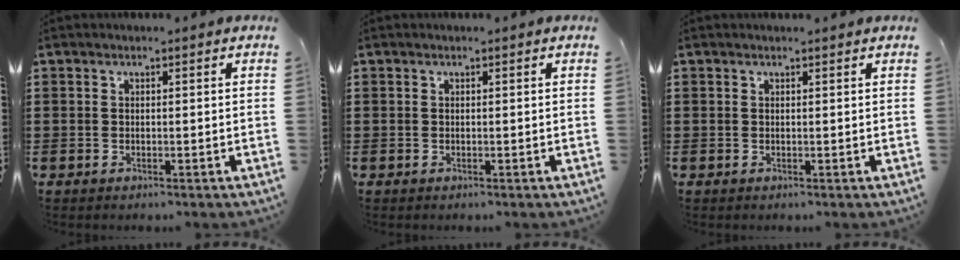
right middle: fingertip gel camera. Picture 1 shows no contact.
{"total": 0.0}
{"total": 0.0}